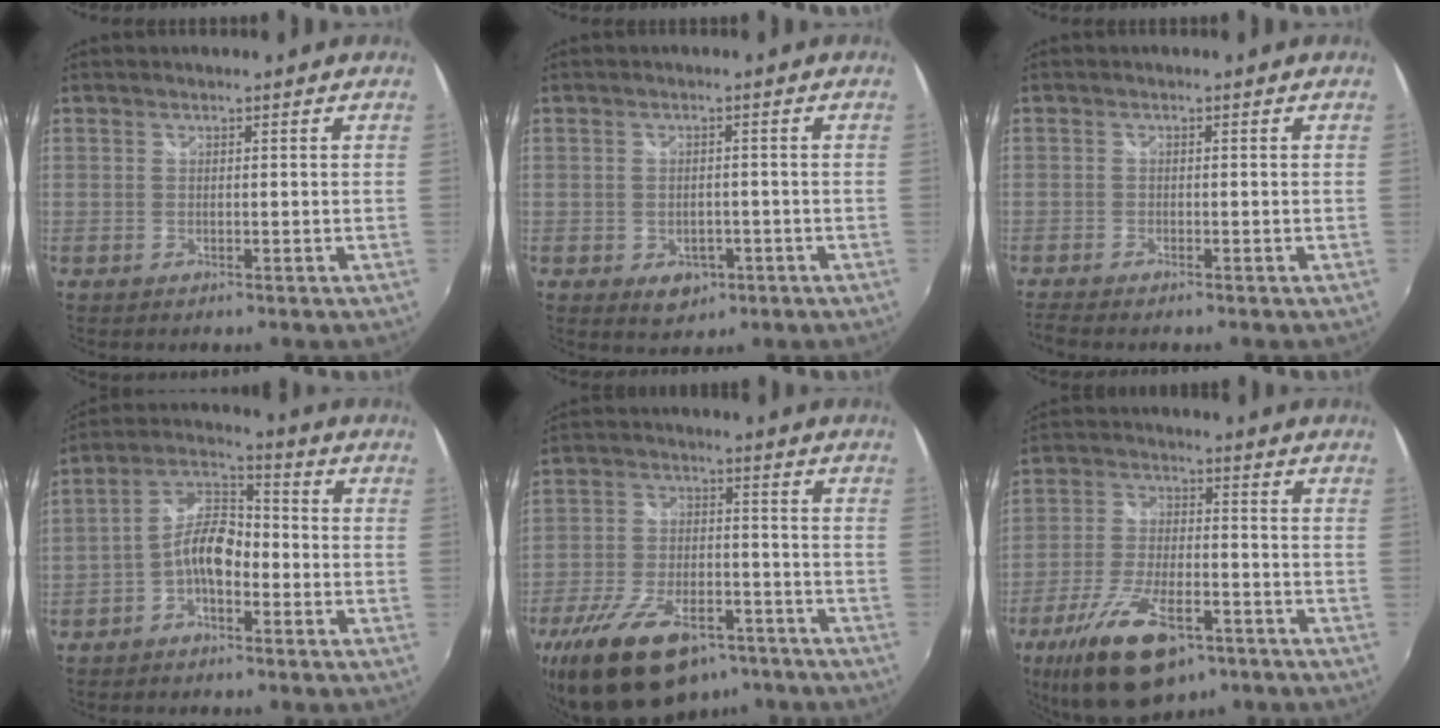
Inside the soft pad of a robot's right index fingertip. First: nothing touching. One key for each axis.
{"total": 5.2, "fx": -2.2, "fy": 3.8, "fz": 2.8, "tx": -0.057, "ty": -0.009, "tz": -0.024}
{"total": 3.0, "fx": -2.6, "fy": 0.6, "fz": 1.4, "tx": -0.038, "ty": -0.015, "tz": -0.049}
{"total": 7.8, "fx": -3.2, "fy": 3.8, "fz": 6.0, "tx": -0.125, "ty": 0.023, "tz": -0.061}
{"total": 19.9, "fx": -13.9, "fy": 9.5, "fz": 10.6, "tx": -0.219, "ty": -0.017, "tz": -0.220}
{"total": 17.0, "fx": -10.2, "fy": 7.1, "fz": 11.7, "tx": -0.238, "ty": -0.031, "tz": -0.176}